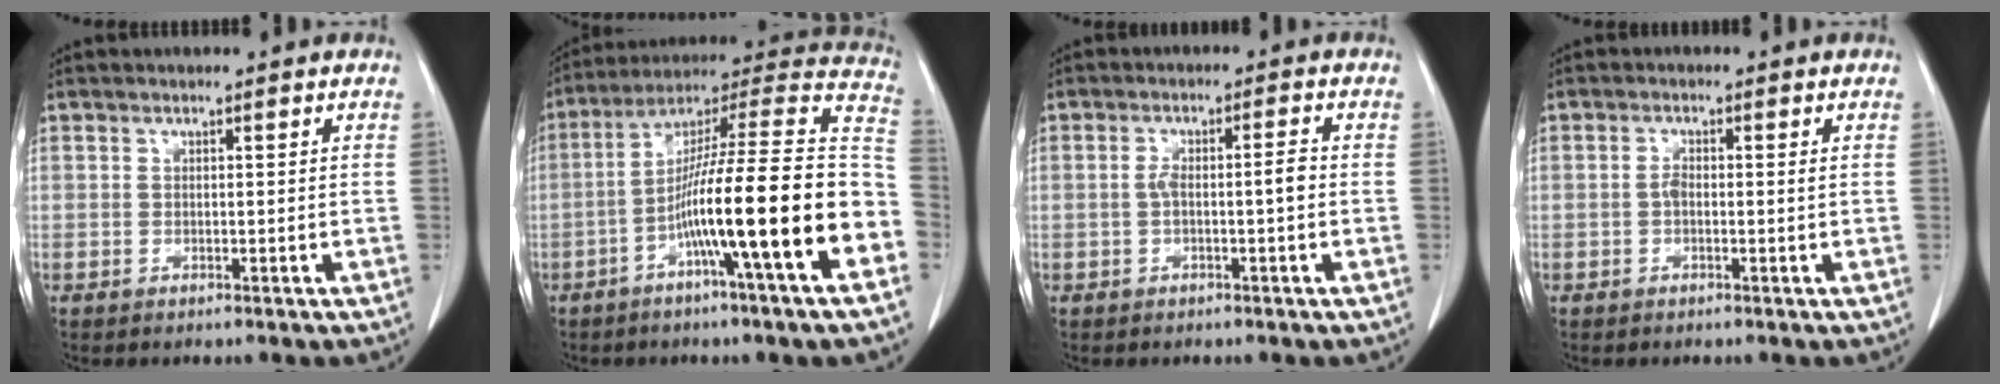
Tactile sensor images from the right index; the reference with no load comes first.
{"total": 22.5, "force": [-7.1, -0.2, 21.3], "torque": [-0.288, 0.007, -0.124]}
{"total": 3.7, "force": [-0.5, 0.5, 3.6], "torque": [-0.068, 0.014, -0.004]}
{"total": 1.5, "force": [-0.2, 0.4, 1.4], "torque": [-0.028, 0.002, -0.004]}